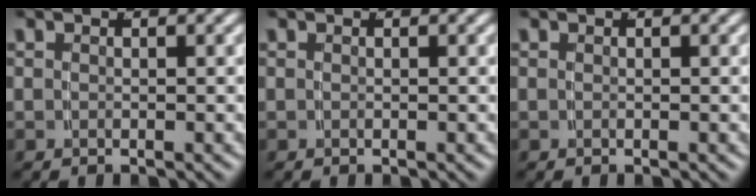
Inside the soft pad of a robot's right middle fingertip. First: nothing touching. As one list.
[{"total": 0.0}, {"total": 0.0}]